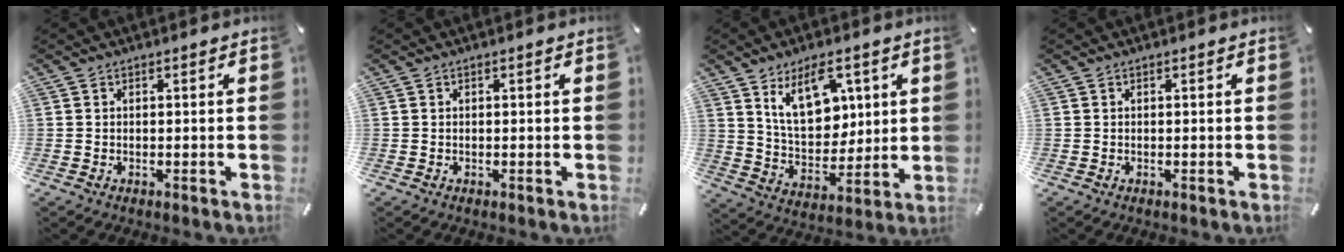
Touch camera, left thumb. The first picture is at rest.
{"total": 0.0}
{"total": 13.4, "force": [6.7, 8.6, 7.8], "torque": [-0.120, -0.020, 0.124]}
{"total": 0.0}